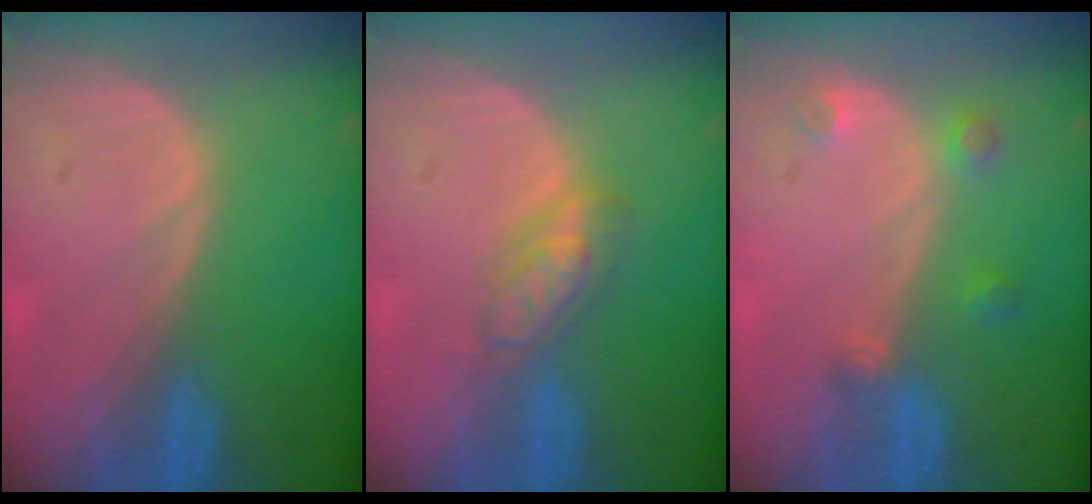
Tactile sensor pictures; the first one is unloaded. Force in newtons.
{"total": 4.6, "press": 4.2, "slide": 2.0}
{"total": 2.9, "press": 2.8, "slide": 0.8}